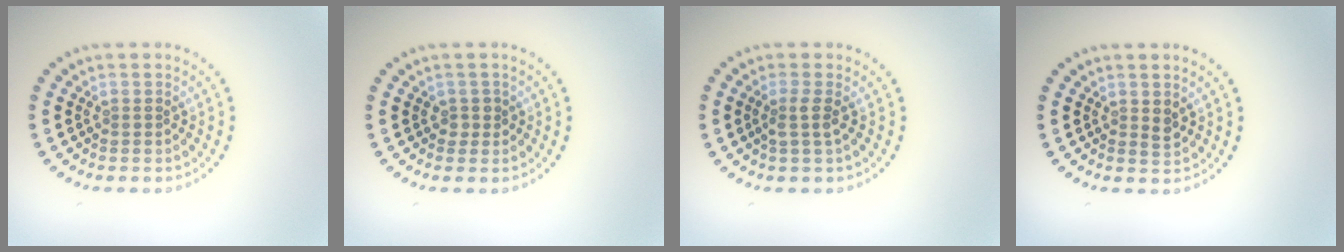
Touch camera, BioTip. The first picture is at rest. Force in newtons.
{"total": 0.9, "press": 0.8, "slide": 0.4}
{"total": 1.6, "press": 1.3, "slide": 0.9}
{"total": 1.0, "press": 1.0, "slide": 0.3}